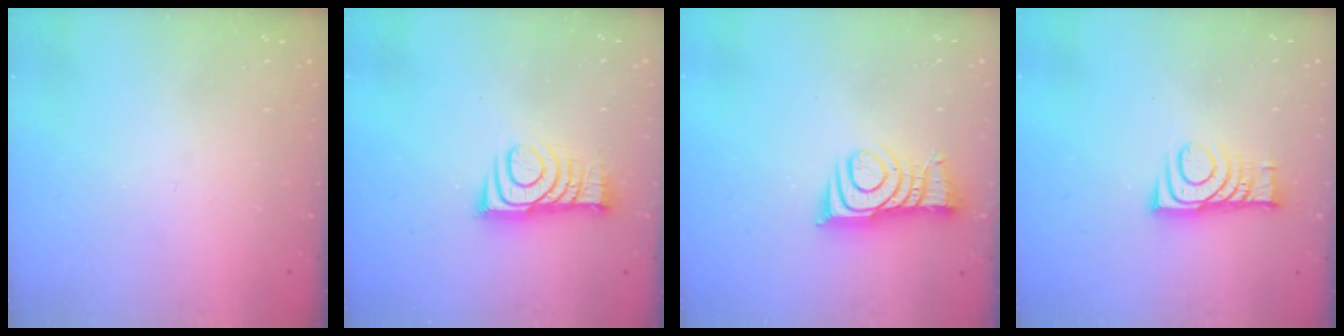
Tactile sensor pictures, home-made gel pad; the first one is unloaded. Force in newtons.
{"total": 9.6, "press": 9.6, "slide": 0.1}
{"total": 10.0, "press": 9.9, "slide": 1.0}
{"total": 8.8, "press": 8.8, "slide": 0.1}